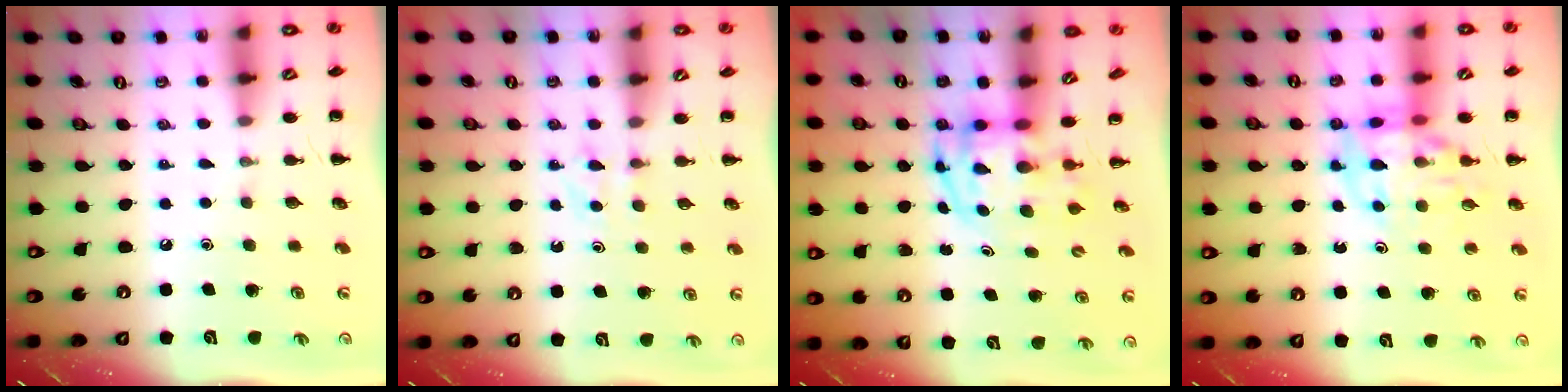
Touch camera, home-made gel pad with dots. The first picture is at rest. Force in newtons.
{"total": 3.1, "press": 2.9, "slide": 1.1}
{"total": 4.0, "press": 3.9, "slide": 0.7}
{"total": 10.5, "press": 10.0, "slide": 3.3}